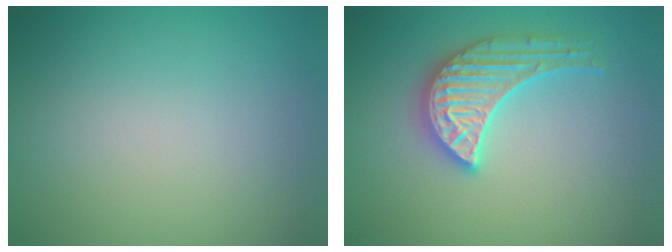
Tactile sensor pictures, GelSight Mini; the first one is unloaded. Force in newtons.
{"total": 3.8, "press": 3.8, "slide": 0.4}